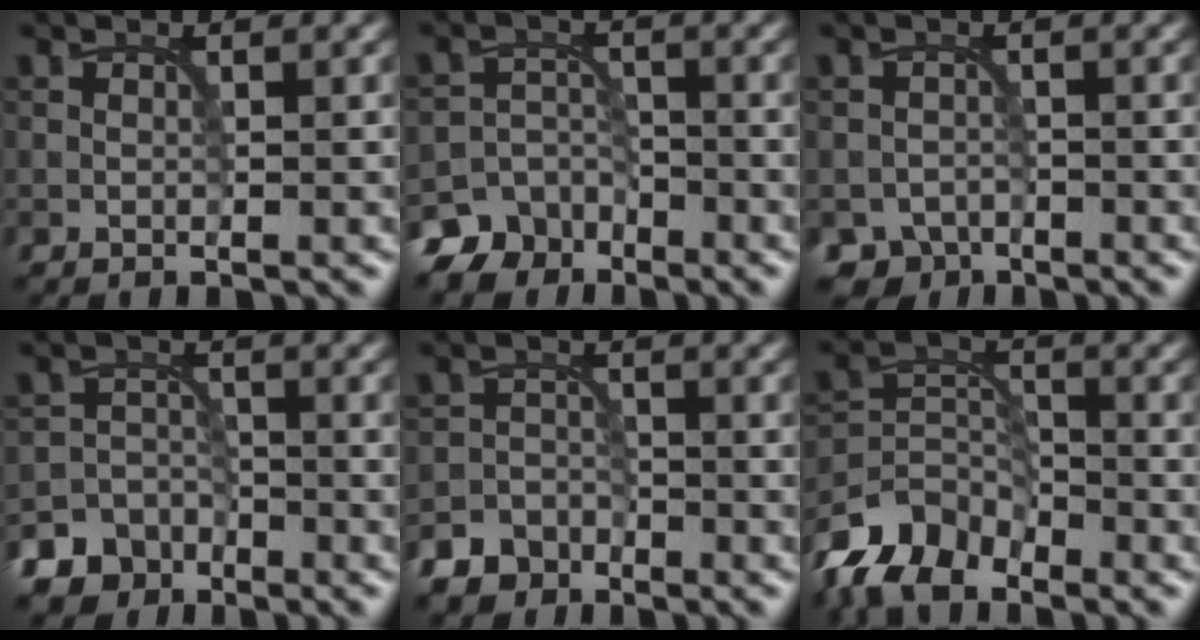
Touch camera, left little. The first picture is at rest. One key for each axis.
{"total": 5.7, "fx": -4.5, "fy": 3.5, "fz": 0.7, "tx": 0.010, "ty": -0.002, "tz": -0.075}
{"total": 2.4, "fx": -1.9, "fy": 1.3, "fz": 0.1, "tx": 0.009, "ty": -0.001, "tz": -0.037}
{"total": 6.9, "fx": -5.2, "fy": 4.5, "fz": 0.4, "tx": 0.011, "ty": -0.014, "tz": -0.098}
{"total": 4.7, "fx": -3.9, "fy": 2.6, "fz": 0.4, "tx": 0.012, "ty": -0.001, "tz": -0.063}
{"total": 6.6, "fx": -5.4, "fy": 2.8, "fz": 2.5, "tx": -0.050, "ty": -0.005, "tz": -0.122}